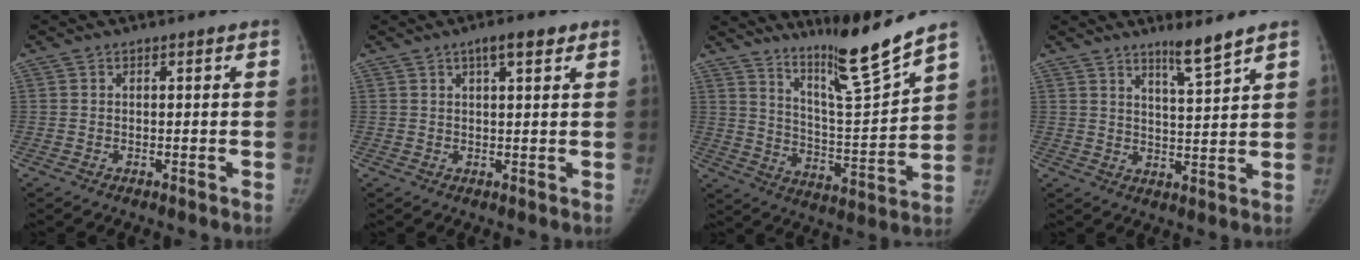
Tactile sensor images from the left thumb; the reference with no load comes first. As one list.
[{"total": 4.0, "force": [2.2, 1.1, 3.1], "torque": [-0.039, -0.004, 0.034]}, {"total": 13.5, "force": [11.1, -0.4, 7.7], "torque": [-0.108, -0.086, 0.195]}, {"total": 5.4, "force": [4.4, -0.2, 3.2], "torque": [-0.045, -0.043, 0.076]}]